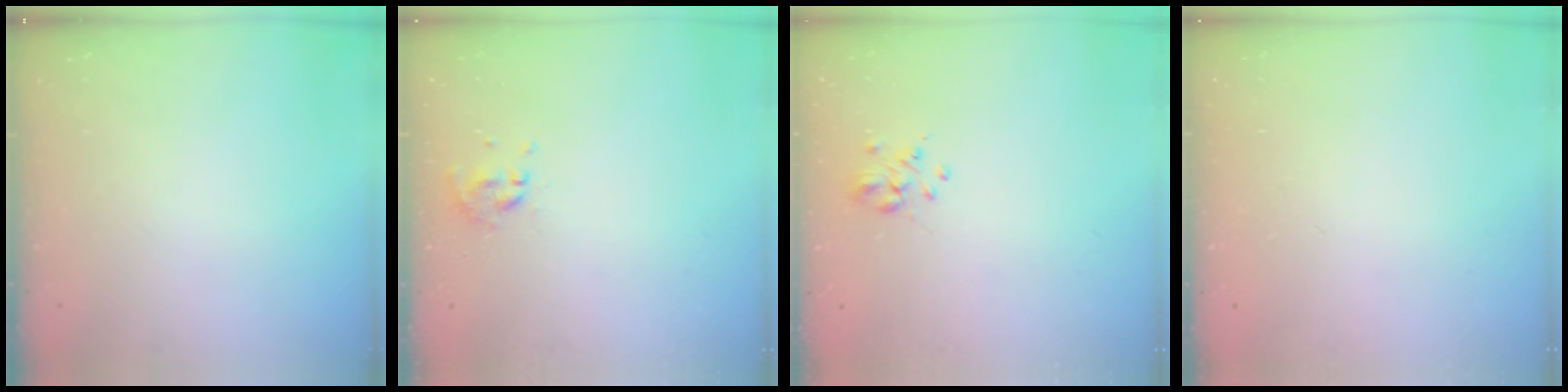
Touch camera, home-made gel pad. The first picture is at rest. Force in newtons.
{"total": 0.6, "press": 0.5, "slide": 0.1}
{"total": 2.7, "press": 2.5, "slide": 1.1}
{"total": 1.8, "press": 1.8, "slide": 0.2}